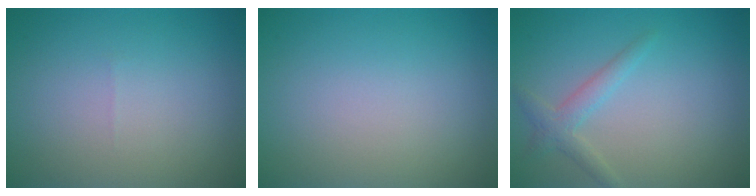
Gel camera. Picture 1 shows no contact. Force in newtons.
{"total": 0.0}
{"total": 1.9, "press": 1.9, "slide": 0.1}